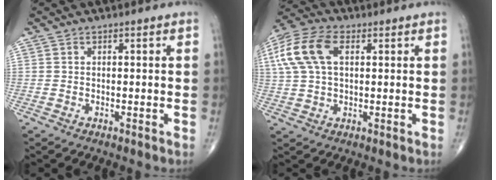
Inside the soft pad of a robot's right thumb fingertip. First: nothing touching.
{"total": 12.1, "force": [3.3, 6.9, 9.4], "torque": [-0.210, 0.023, 0.062]}